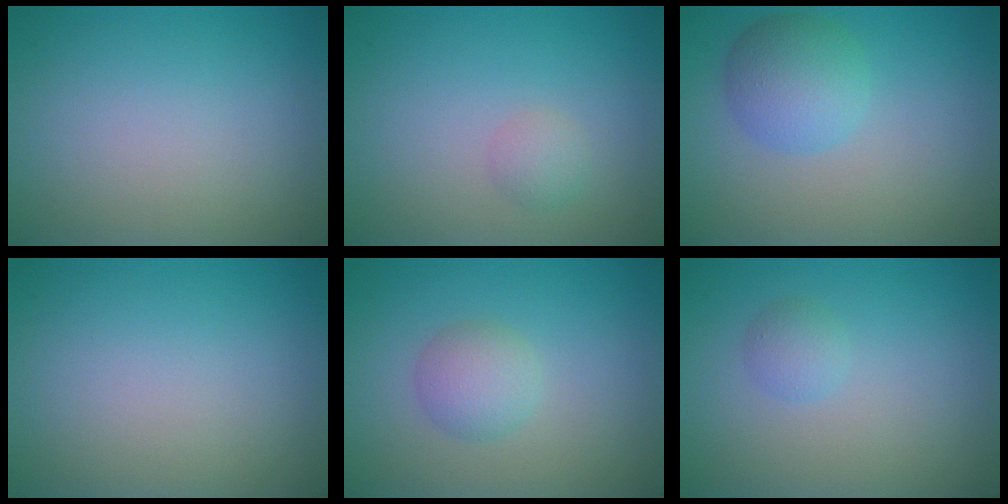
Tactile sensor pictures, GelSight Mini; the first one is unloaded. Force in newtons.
{"total": 1.3, "press": 1.3, "slide": 0.0}
{"total": 4.0, "press": 4.0, "slide": 0.1}
{"total": 0.0}
{"total": 2.5, "press": 2.5, "slide": 0.0}
{"total": 1.3, "press": 1.3, "slide": 0.1}